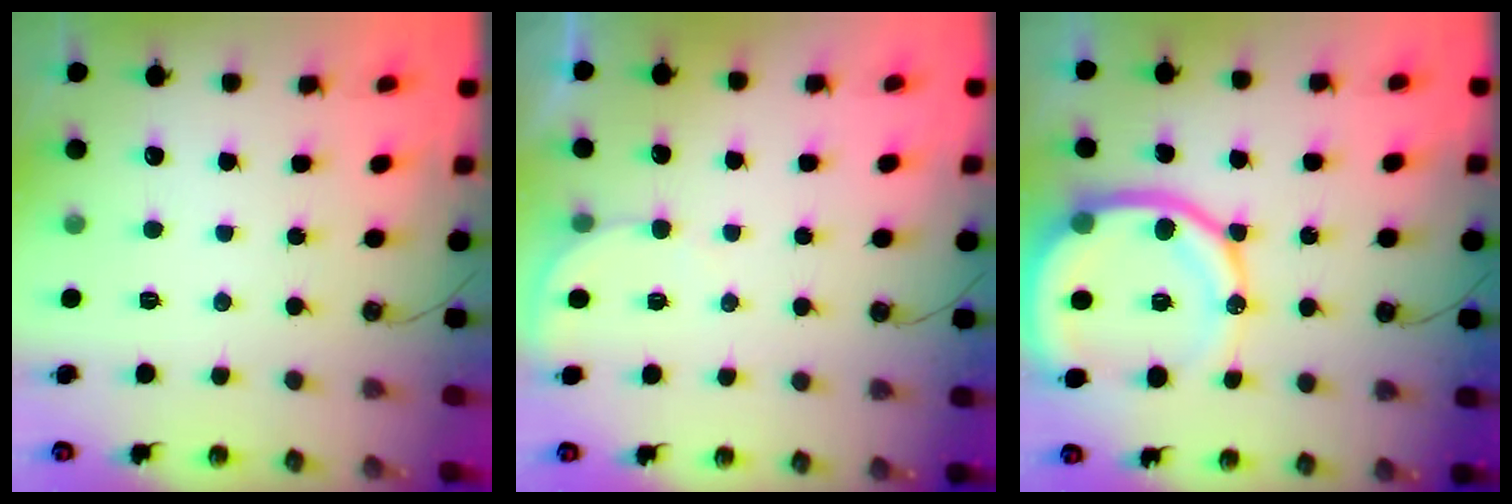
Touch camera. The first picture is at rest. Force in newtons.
{"total": 2.6, "press": 2.6, "slide": 0.2}
{"total": 17.5, "press": 17.3, "slide": 2.0}